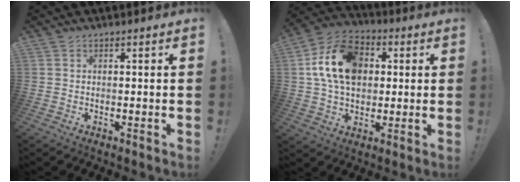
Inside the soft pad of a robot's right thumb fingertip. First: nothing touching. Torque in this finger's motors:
{"motor_torque": [1.37, 1.86, 1.40, 0.30, 0.10]}